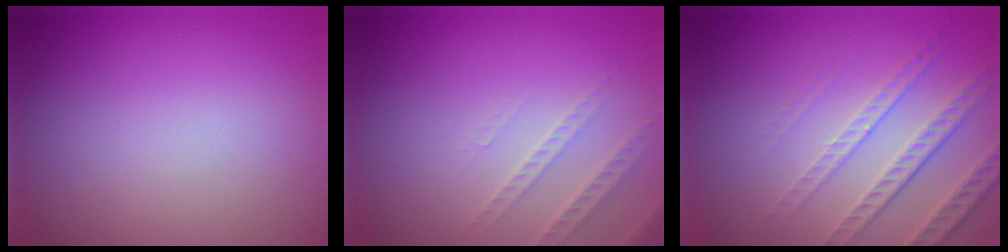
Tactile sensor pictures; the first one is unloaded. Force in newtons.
{"total": 1.9, "press": 1.8, "slide": 0.6}
{"total": 4.7, "press": 3.2, "slide": 3.4}